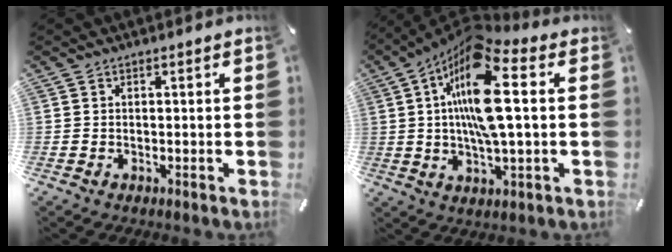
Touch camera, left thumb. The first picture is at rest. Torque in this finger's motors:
{"motor_torque": [2.62, 2.39, 1.98, -0.79, 0.49]}